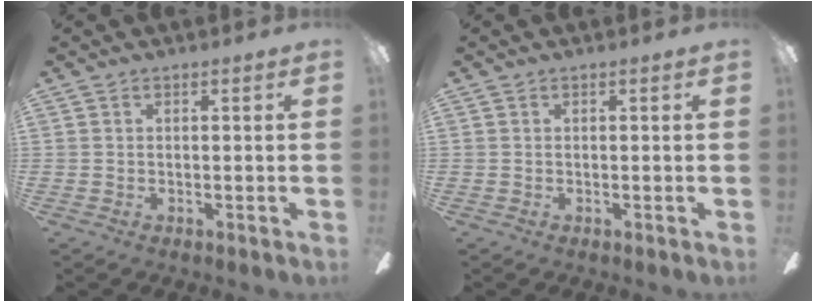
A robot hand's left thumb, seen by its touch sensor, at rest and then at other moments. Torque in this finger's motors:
{"motor_torque": [0.00, 0.00, 0.00, 0.00, 0.00]}